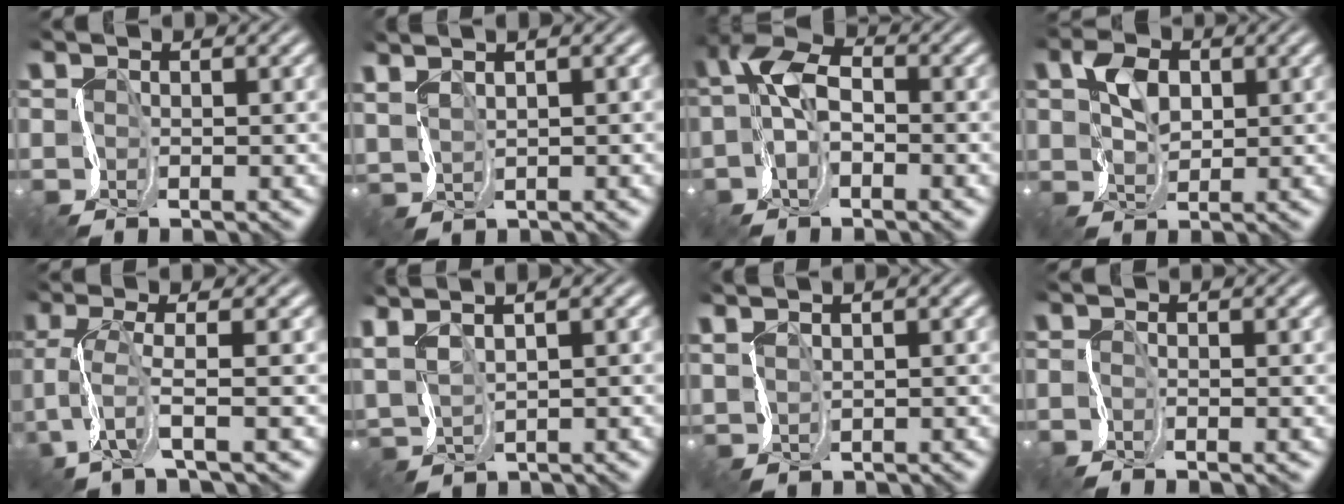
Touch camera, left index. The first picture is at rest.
{"total": 3.0, "force": [2.3, 1.2, 1.5], "torque": [-0.038, 0.024, 0.032]}
{"total": 5.3, "force": [-0.8, 3.2, 4.2], "torque": [-0.092, 0.014, -0.023]}
{"total": 2.7, "force": [1.2, 1.7, 1.7], "torque": [-0.042, 0.010, 0.019]}
{"total": 3.9, "force": [-0.6, 0.2, 3.8], "torque": [-0.087, 0.002, -0.021]}
{"total": 5.2, "force": [3.0, 2.2, 3.6], "torque": [-0.087, 0.033, 0.049]}
{"total": 2.3, "force": [1.8, 0.9, 1.1], "torque": [-0.028, 0.017, 0.026]}
{"total": 2.0, "force": [-0.7, 0.6, 1.8], "torque": [-0.024, -0.007, -0.015]}